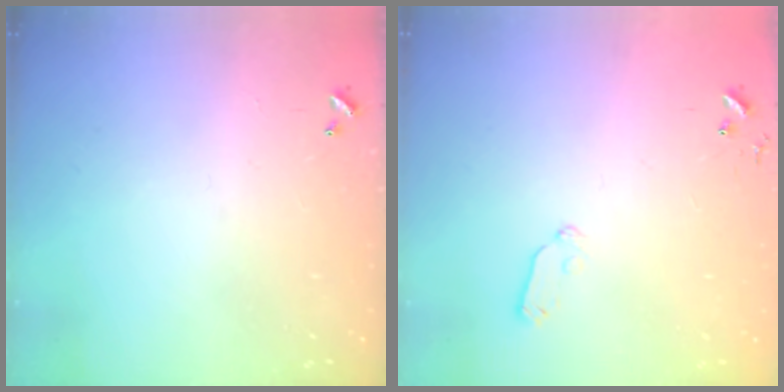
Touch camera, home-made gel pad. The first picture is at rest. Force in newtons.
{"total": 5.9, "press": 5.9, "slide": 0.8}